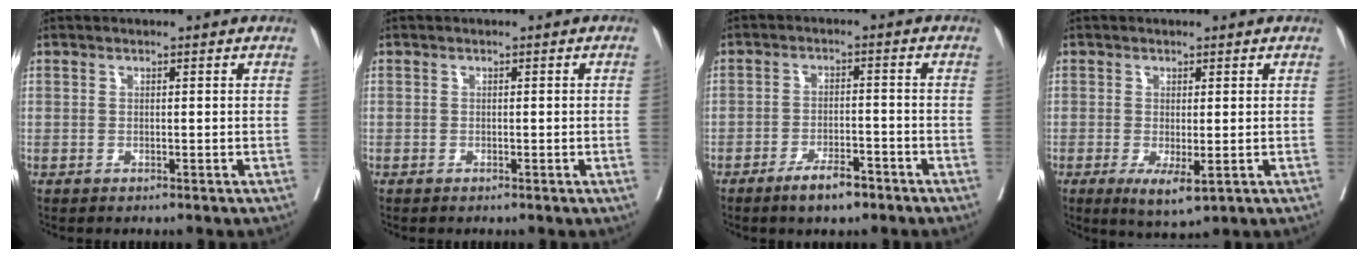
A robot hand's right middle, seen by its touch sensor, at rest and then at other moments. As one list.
[{"total": 0.5, "force": [0.0, -0.2, 0.5], "torque": [-0.003, 0.002, 0.002]}, {"total": 4.9, "force": [-3.5, 1.4, 3.1], "torque": [-0.056, 0.000, -0.057]}, {"total": 4.4, "force": [-1.4, 1.4, 4.0], "torque": [-0.063, -0.012, -0.013]}]